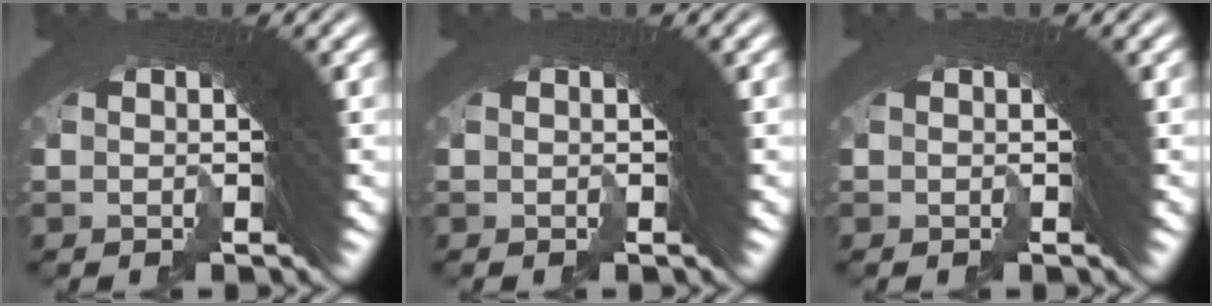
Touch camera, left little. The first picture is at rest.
{"total": 0.0}
{"total": 0.0}